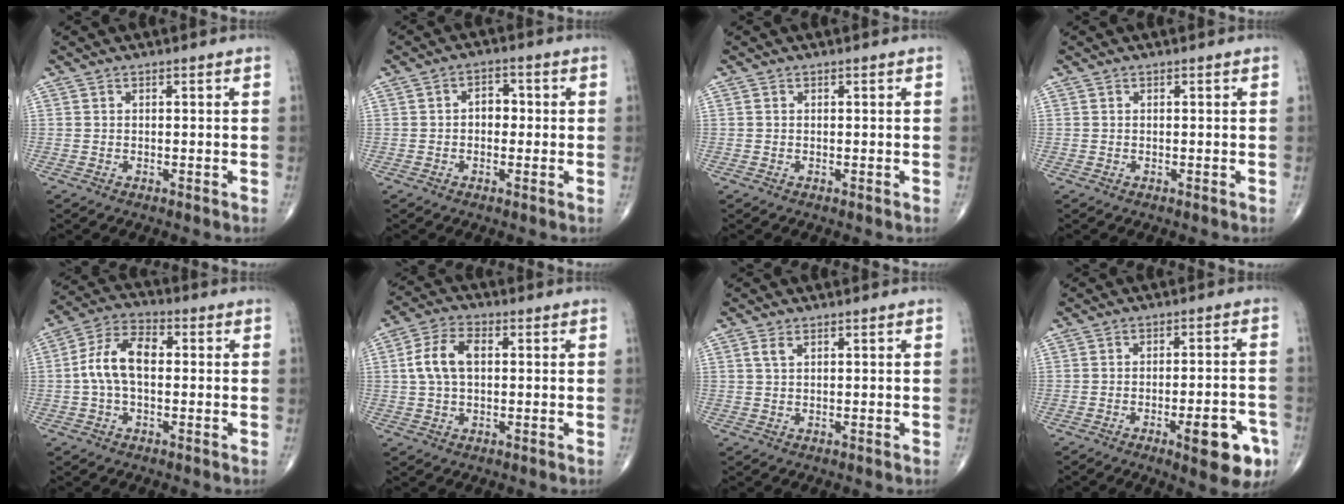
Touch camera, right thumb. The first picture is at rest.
{"total": 3.7, "force": [-0.1, 2.6, 2.6], "torque": [-0.022, 0.015, -0.009]}
{"total": 0.0}
{"total": 0.0}
{"total": 9.6, "force": [0.2, 5.5, 7.9], "torque": [-0.154, 0.029, -0.004]}
{"total": 7.8, "force": [1.0, 4.6, 6.2], "torque": [-0.126, 0.018, 0.017]}
{"total": 1.6, "force": [0.8, 0.7, 1.1], "torque": [-0.028, 0.006, 0.019]}
{"total": 10.7, "force": [-5.0, 3.3, 8.9], "torque": [-0.100, 0.023, -0.059]}